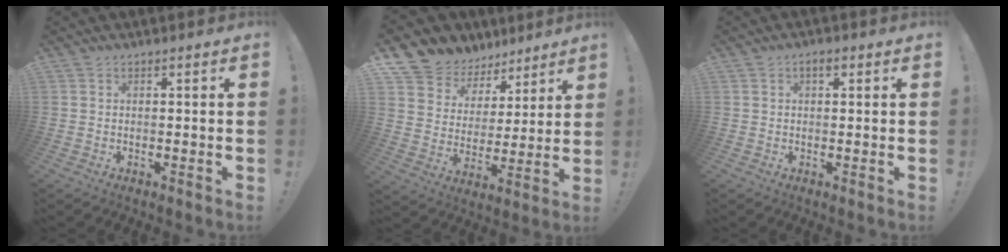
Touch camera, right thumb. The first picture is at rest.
{"total": 9.1, "force": [6.3, 6.5, 1.3], "torque": [-0.023, -0.060, 0.122]}
{"total": 2.2, "force": [1.0, 0.9, 1.7], "torque": [-0.019, -0.001, 0.013]}